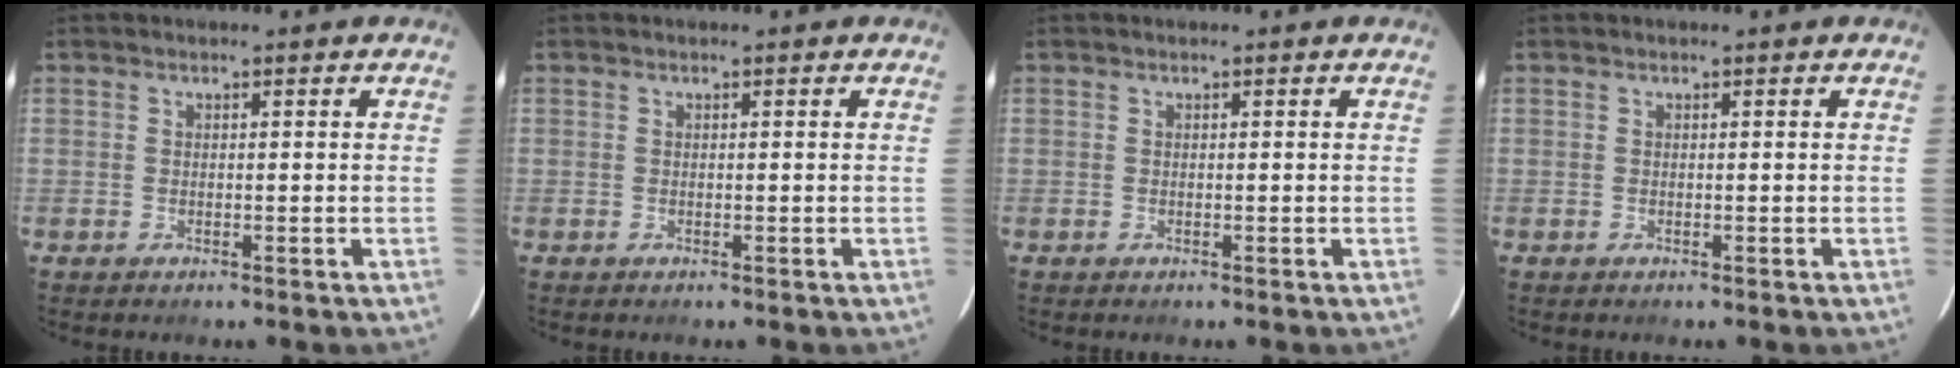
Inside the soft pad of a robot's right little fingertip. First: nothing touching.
{"total": 0.0}
{"total": 0.0}
{"total": 0.0}